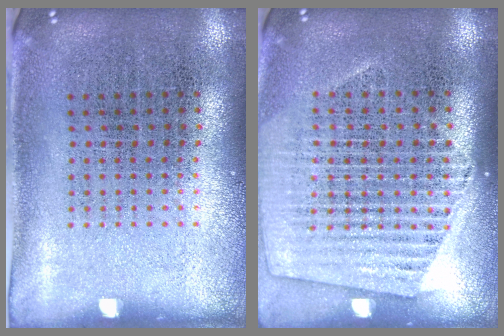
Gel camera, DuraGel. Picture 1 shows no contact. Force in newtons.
{"total": 1.5, "press": 1.4, "slide": 0.4}